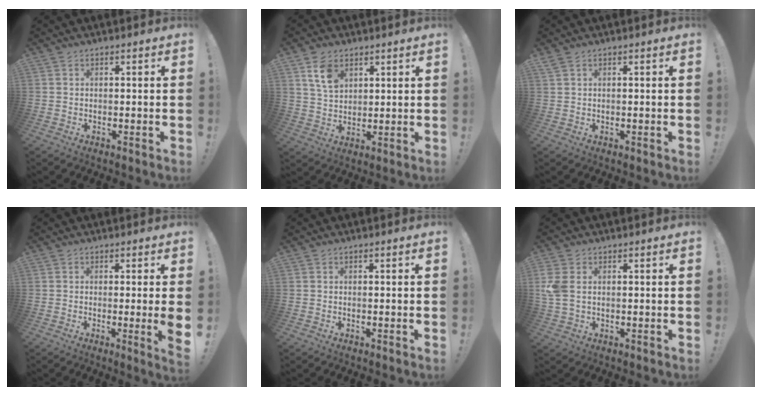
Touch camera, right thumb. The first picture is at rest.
{"total": 8.8, "force": [4.6, 6.0, 4.4], "torque": [-0.076, -0.010, 0.091]}
{"total": 1.2, "force": [1.0, 0.4, 0.6], "torque": [-0.019, 0.003, 0.019]}
{"total": 4.2, "force": [-0.1, -0.4, 4.2], "torque": [-0.060, -0.011, 0.000]}
{"total": 0.0}
{"total": 5.0, "force": [1.1, 3.2, 3.7], "torque": [-0.096, 0.002, 0.021]}